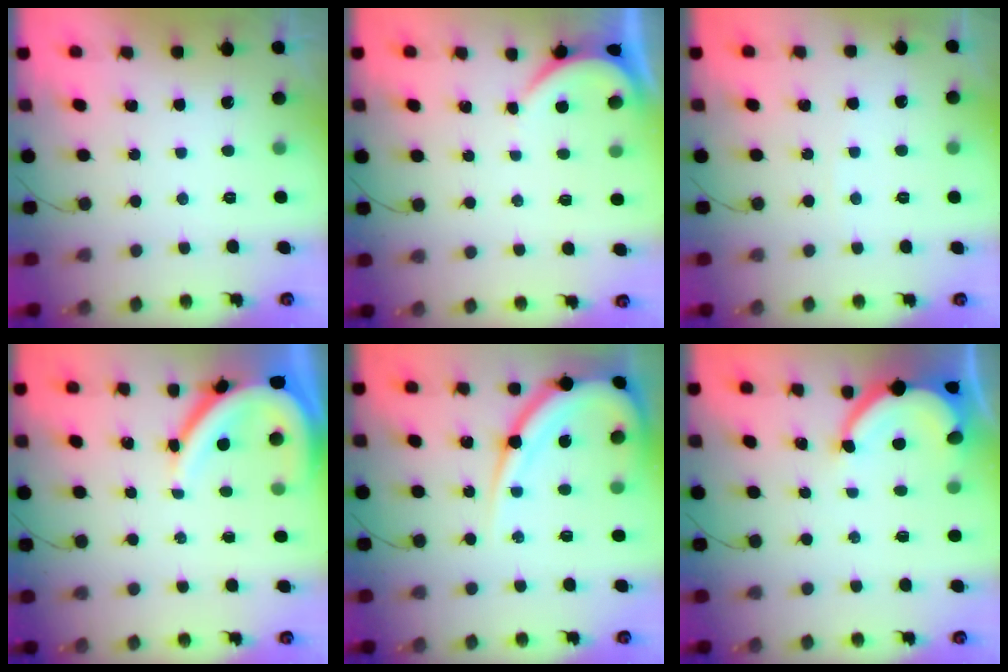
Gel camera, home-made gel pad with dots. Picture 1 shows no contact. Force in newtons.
{"total": 2.2, "press": 2.2, "slide": 0.2}
{"total": 2.4, "press": 2.3, "slide": 0.3}
{"total": 8.7, "press": 8.6, "slide": 1.0}
{"total": 14.5, "press": 14.4, "slide": 1.6}
{"total": 6.4, "press": 6.3, "slide": 0.6}